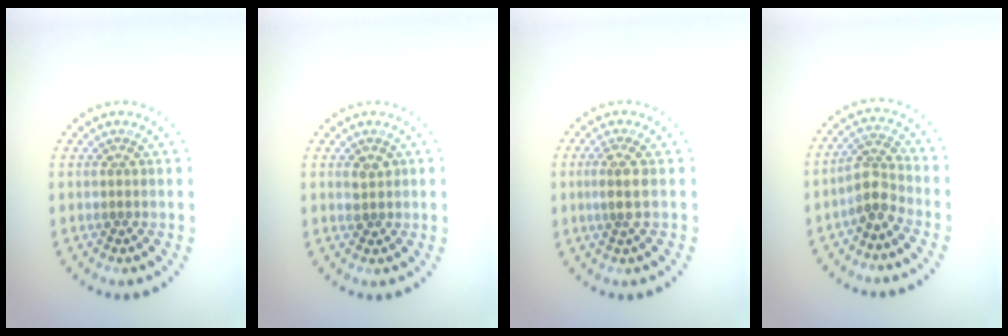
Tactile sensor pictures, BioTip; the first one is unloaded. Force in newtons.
{"total": 1.4, "press": 1.3, "slide": 0.3}
{"total": 1.7, "press": 1.3, "slide": 1.1}
{"total": 2.7, "press": 2.3, "slide": 1.5}